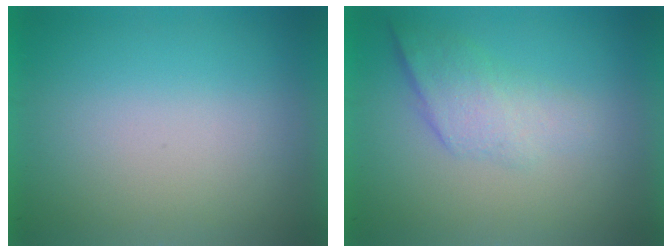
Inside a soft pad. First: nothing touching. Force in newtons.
{"total": 2.2}